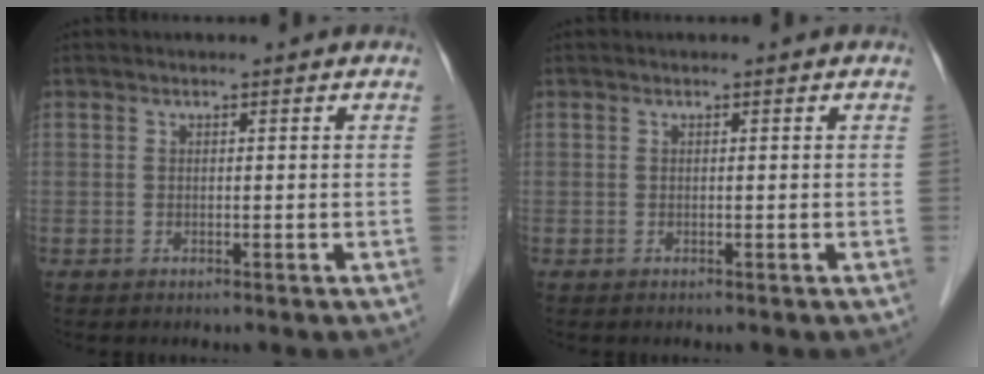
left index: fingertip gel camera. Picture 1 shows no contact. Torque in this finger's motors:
{"motor_torque": [0.00, 0.00, 0.00, 0.00]}